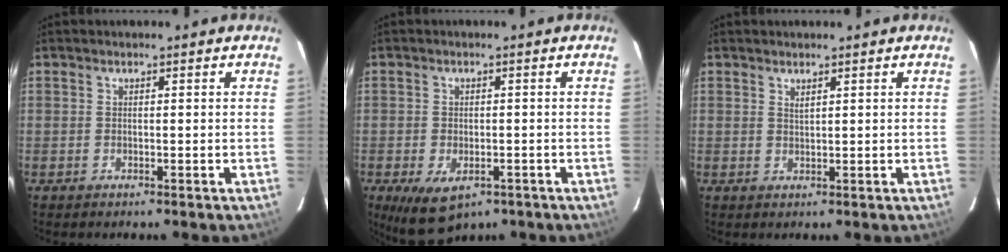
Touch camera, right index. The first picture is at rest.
{"total": 7.5, "force": [-3.9, 4.1, 4.8], "torque": [-0.095, -0.027, -0.055]}
{"total": 1.1, "force": [0.8, 0.2, 0.6], "torque": [-0.012, 0.000, 0.016]}